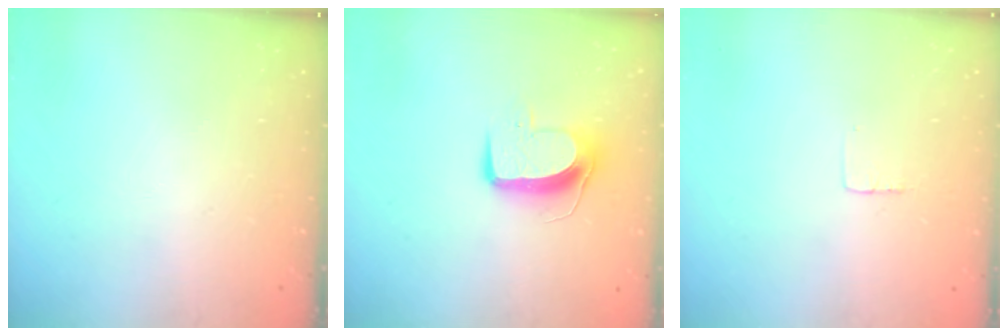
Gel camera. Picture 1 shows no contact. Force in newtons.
{"total": 9.7, "press": 9.7, "slide": 0.3}
{"total": 2.3, "press": 2.3, "slide": 0.1}